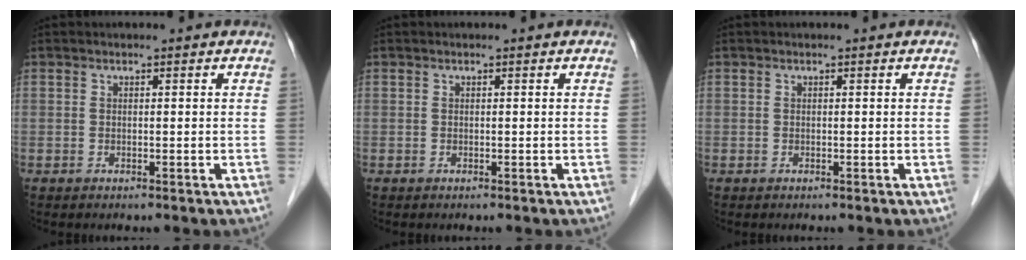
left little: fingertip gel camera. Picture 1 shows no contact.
{"total": 0.0}
{"total": 0.0}